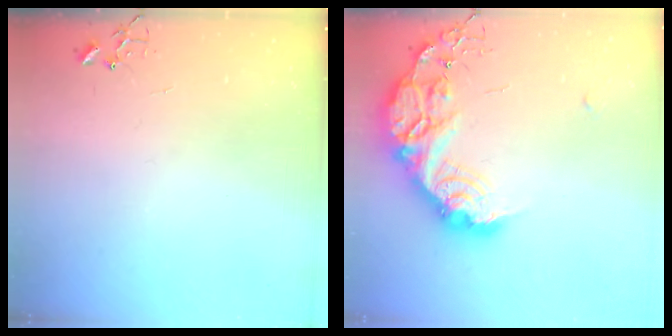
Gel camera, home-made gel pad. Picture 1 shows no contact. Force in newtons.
{"total": 24.7, "press": 24.6, "slide": 2.0}